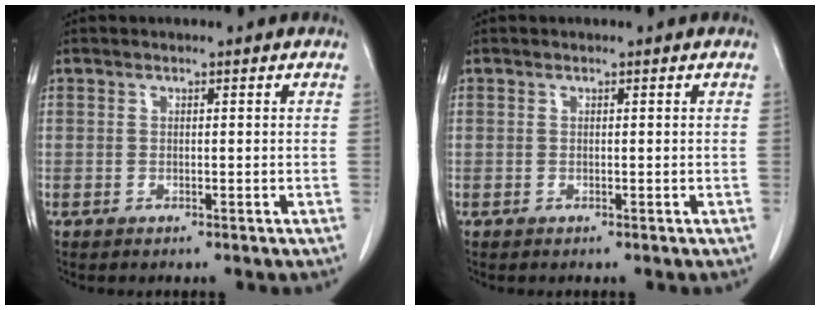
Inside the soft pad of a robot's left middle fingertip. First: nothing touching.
{"total": 0.0}